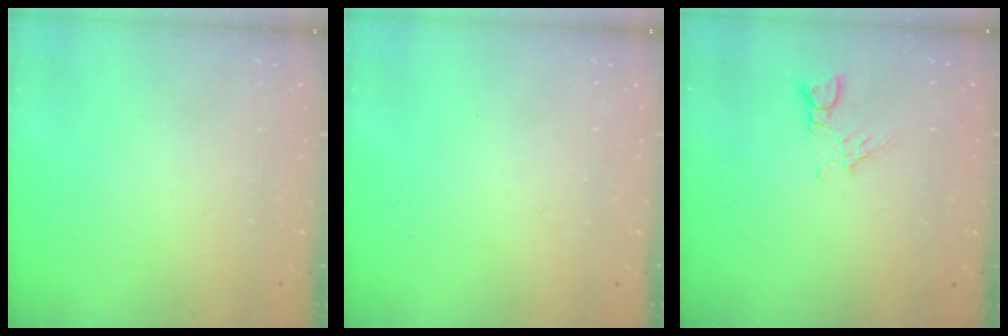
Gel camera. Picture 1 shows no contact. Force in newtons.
{"total": 0.0}
{"total": 3.8, "press": 3.8, "slide": 0.4}